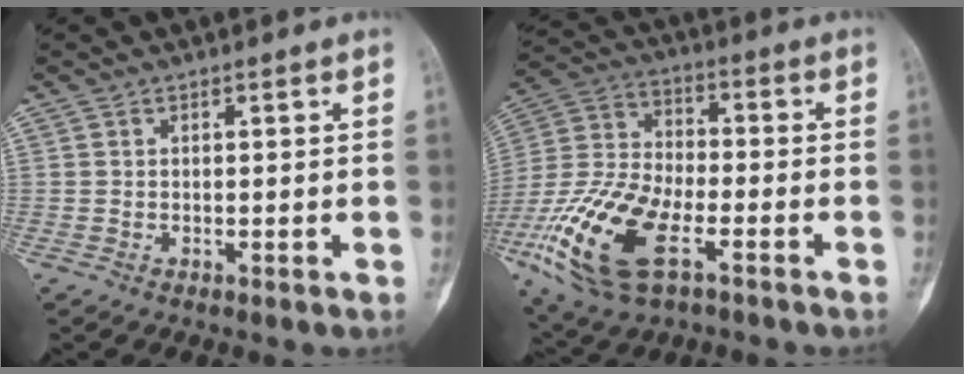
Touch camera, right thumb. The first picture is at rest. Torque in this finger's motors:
{"motor_torque": [0.55, 0.45, 1.76, -1.01, 0.61]}